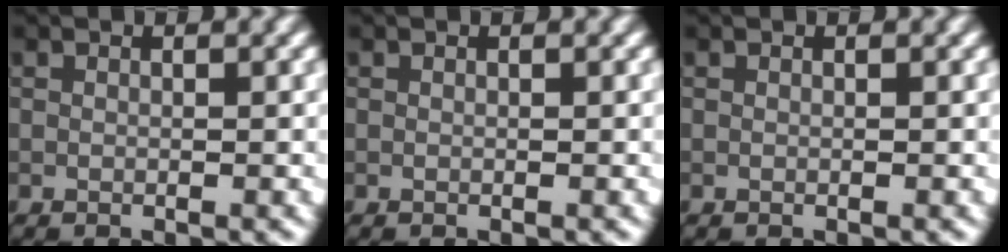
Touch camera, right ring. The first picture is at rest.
{"total": 0.0}
{"total": 0.0}